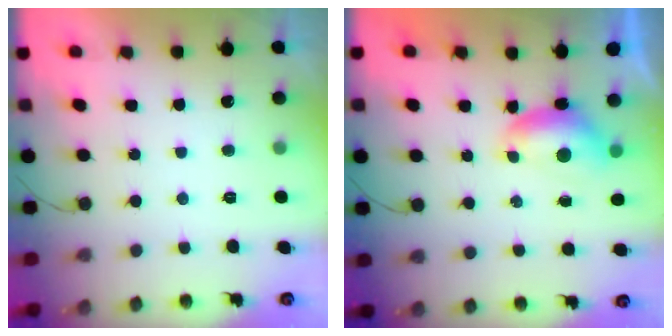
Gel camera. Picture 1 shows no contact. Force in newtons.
{"total": 7.4, "press": 7.3, "slide": 0.9}